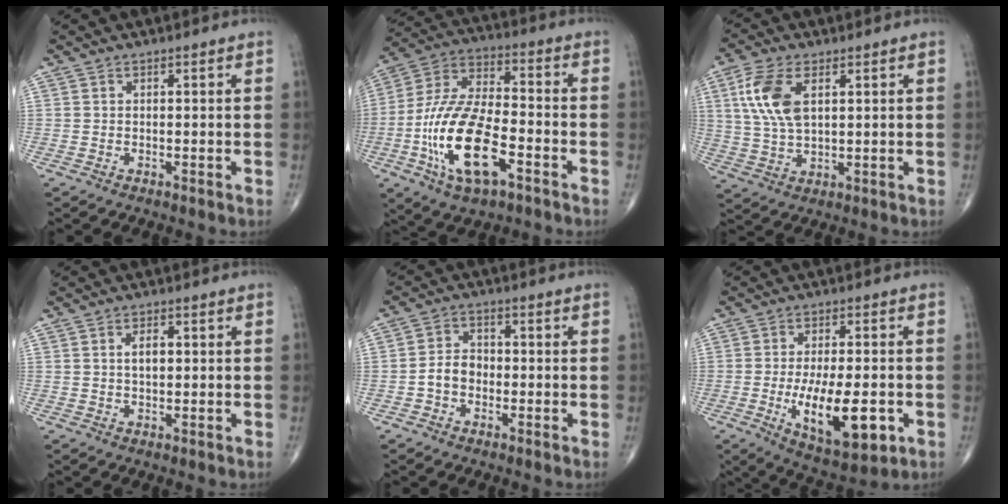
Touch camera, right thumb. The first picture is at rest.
{"total": 19.2, "force": [-6.7, 8.4, 15.9], "torque": [-0.316, 0.031, -0.120]}
{"total": 10.0, "force": [3.1, 5.1, 8.0], "torque": [-0.172, -0.004, 0.064]}
{"total": 2.8, "force": [0.4, 1.5, 2.3], "torque": [-0.036, 0.000, 0.006]}
{"total": 4.8, "force": [-1.3, 3.7, 2.7], "torque": [-0.038, 0.022, -0.032]}
{"total": 14.8, "force": [-3.9, 5.9, 13.0], "torque": [-0.203, -0.004, -0.047]}